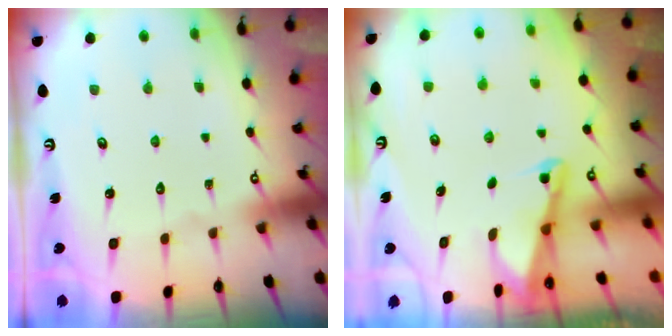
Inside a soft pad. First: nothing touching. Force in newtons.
{"total": 2.1, "press": 2.1, "slide": 0.4}